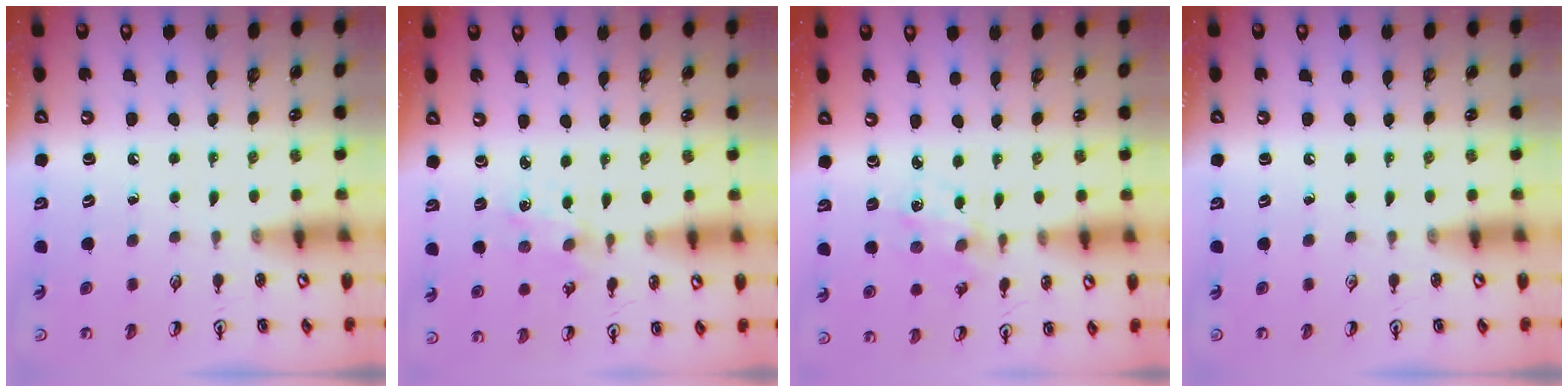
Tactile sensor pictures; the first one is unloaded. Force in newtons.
{"total": 2.0, "press": 2.0, "slide": 0.4}
{"total": 1.6, "press": 1.6, "slide": 0.2}
{"total": 0.0}